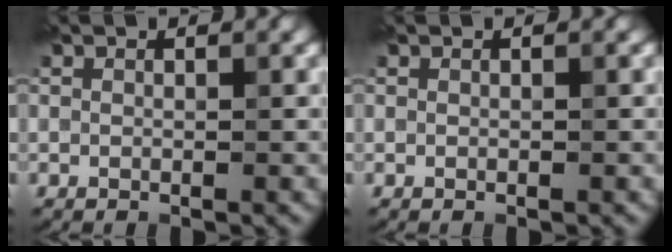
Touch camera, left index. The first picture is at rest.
{"total": 0.0}